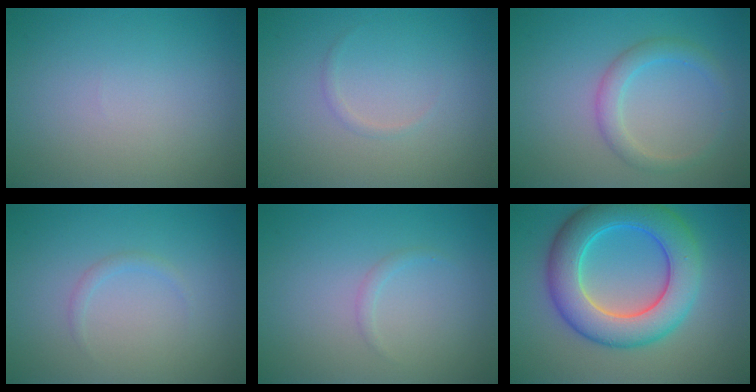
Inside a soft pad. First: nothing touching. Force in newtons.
{"total": 0.5, "press": 0.5, "slide": 0.0}
{"total": 2.4, "press": 2.4, "slide": 0.1}
{"total": 0.8, "press": 0.8, "slide": 0.1}
{"total": 0.7, "press": 0.7, "slide": 0.1}
{"total": 8.8, "press": 8.8, "slide": 0.1}